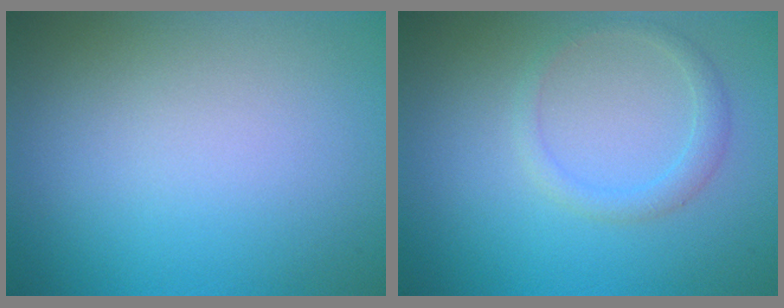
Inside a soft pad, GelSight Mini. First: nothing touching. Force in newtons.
{"total": 1.7, "press": 1.7, "slide": 0.1}